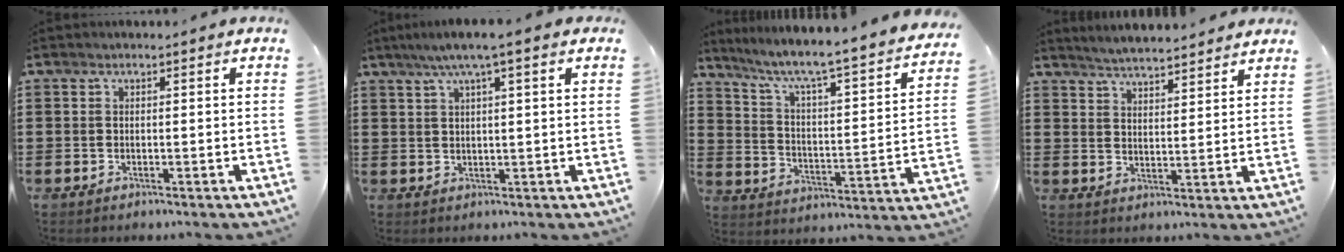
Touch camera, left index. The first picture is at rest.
{"total": 4.5, "force": [2.6, 0.1, 3.7], "torque": [-0.075, 0.004, 0.044]}
{"total": 5.0, "force": [4.0, -0.2, 3.0], "torque": [-0.079, -0.047, 0.053]}
{"total": 4.2, "force": [4.1, -0.2, 0.4], "torque": [-0.022, -0.019, 0.074]}